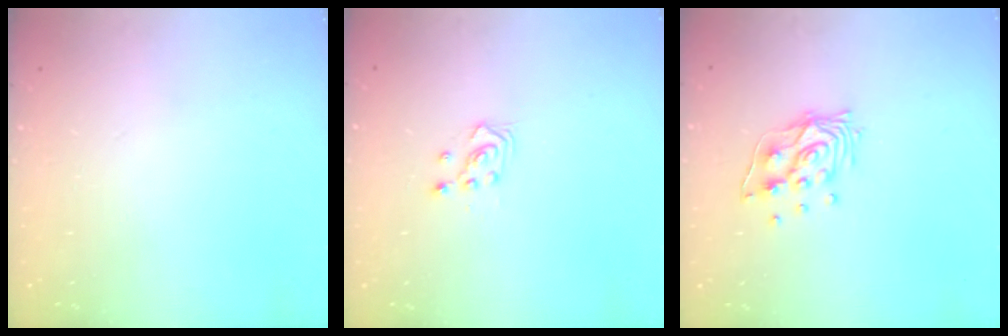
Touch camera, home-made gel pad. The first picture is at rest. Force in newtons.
{"total": 2.3, "press": 2.3, "slide": 0.3}
{"total": 11.1, "press": 11.1, "slide": 1.4}